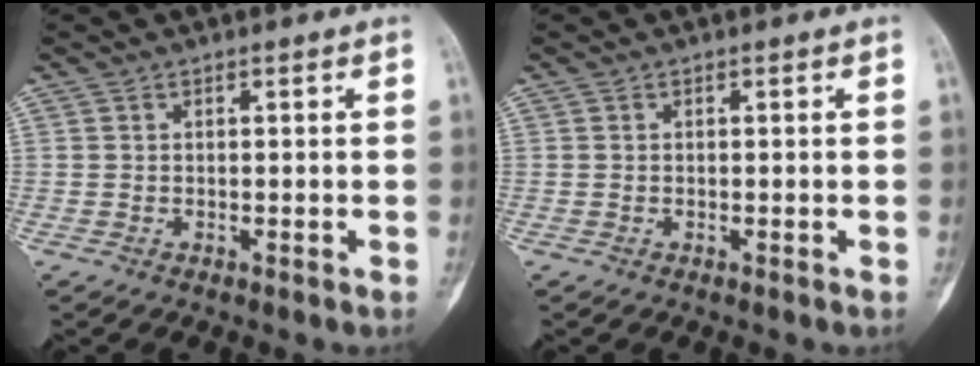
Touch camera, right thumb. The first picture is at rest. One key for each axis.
{"total": 0.0}